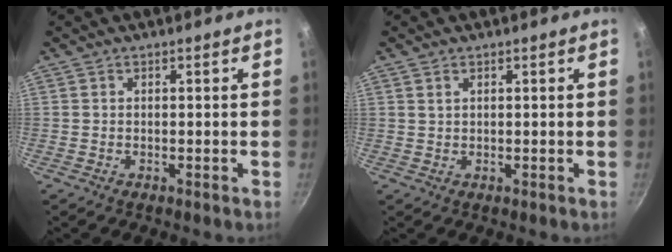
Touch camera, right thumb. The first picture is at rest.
{"total": 1.0, "force": [0.6, 0.5, 0.6], "torque": [-0.010, 0.000, 0.013]}